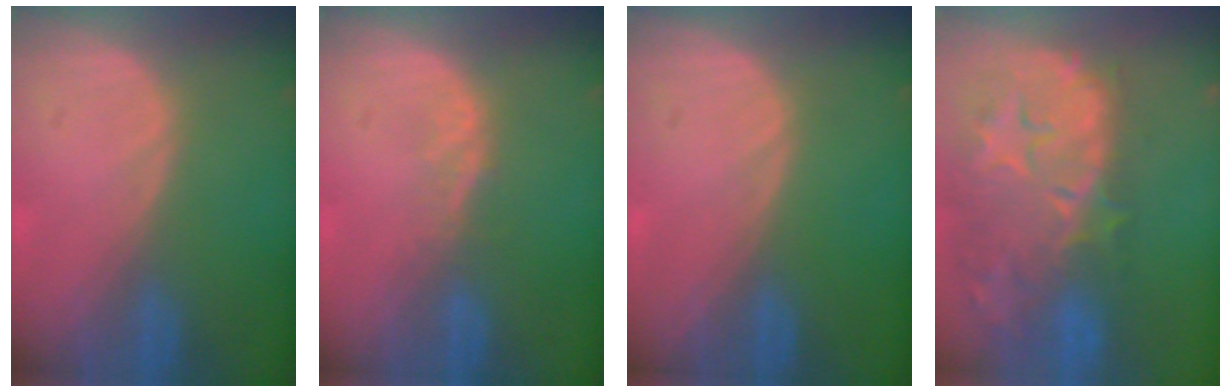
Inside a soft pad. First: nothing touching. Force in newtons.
{"total": 1.4, "press": 1.4, "slide": 0.1}
{"total": 0.0}
{"total": 14.4, "press": 11.8, "slide": 8.2}